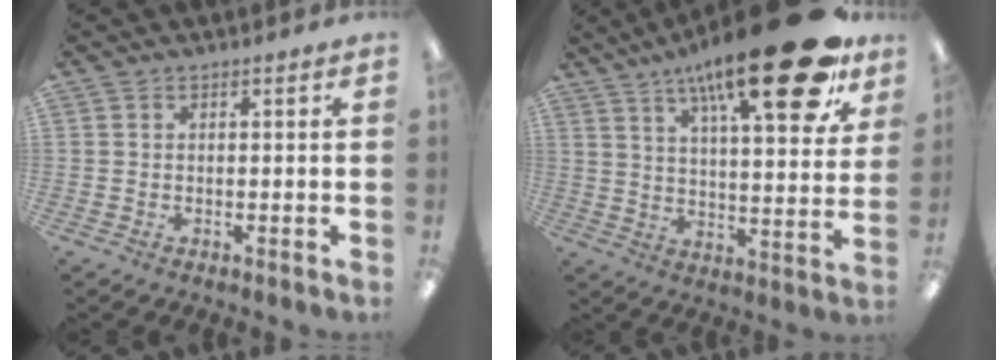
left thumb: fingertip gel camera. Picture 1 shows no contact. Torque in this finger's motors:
{"motor_torque": [0.94, 0.64, 1.79, -1.00, 0.49]}